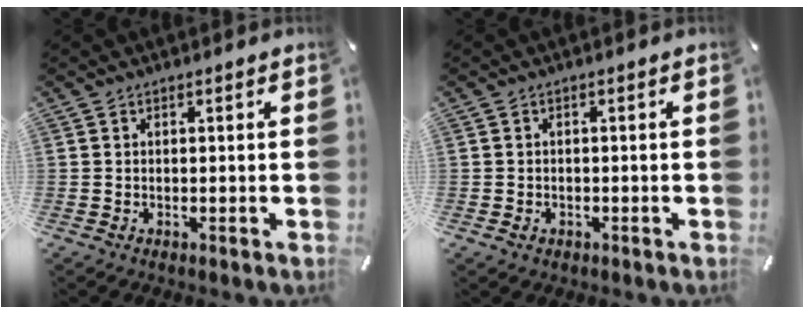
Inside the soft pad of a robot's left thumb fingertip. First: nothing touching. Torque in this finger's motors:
{"motor_torque": [-0.27, -0.31, 0.21, 0.09, 0.05]}